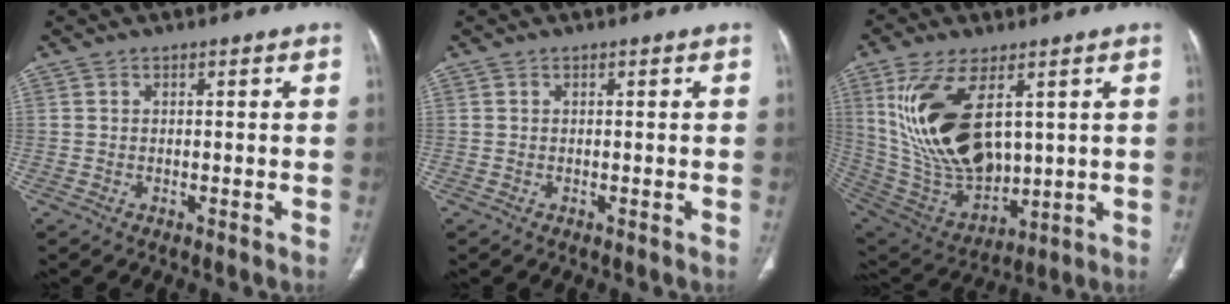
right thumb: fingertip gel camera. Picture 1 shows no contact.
{"total": 0.0}
{"total": 21.0, "force": [5.8, 11.0, 17.0], "torque": [-0.314, -0.028, 0.130]}